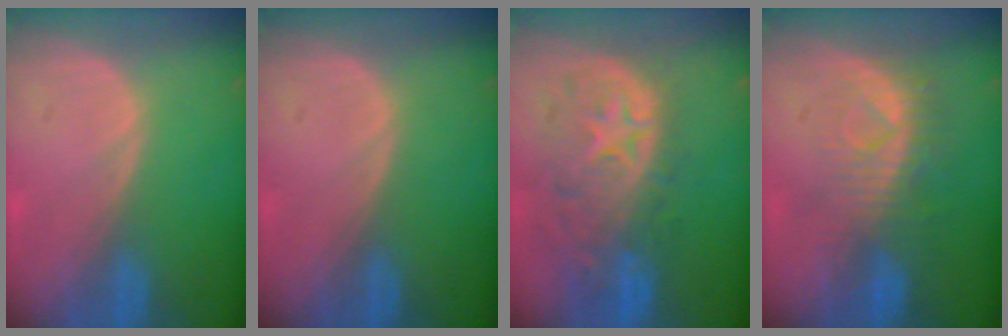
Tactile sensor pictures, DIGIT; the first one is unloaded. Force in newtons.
{"total": 0.0}
{"total": 11.0, "press": 9.8, "slide": 5.1}
{"total": 8.1, "press": 7.2, "slide": 3.7}